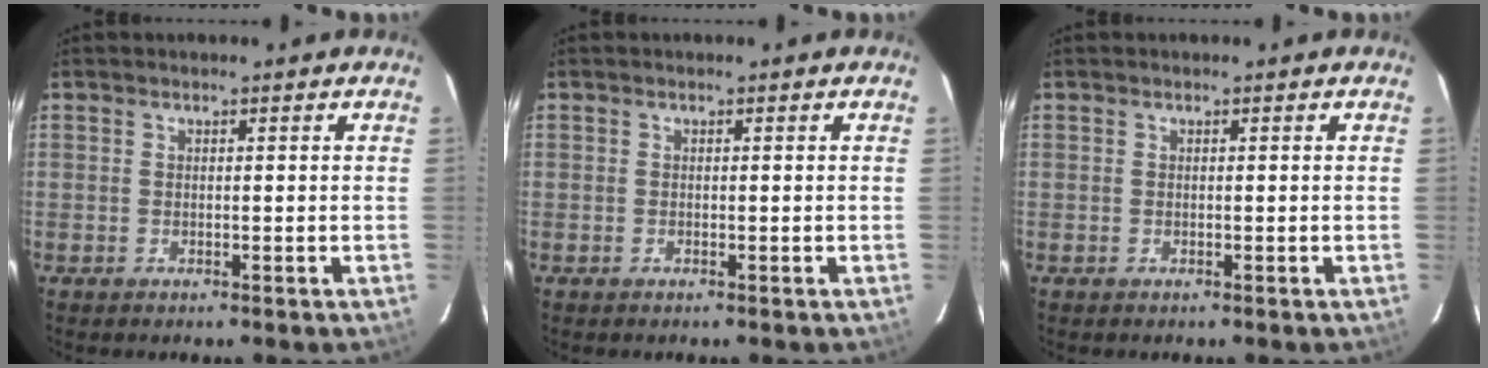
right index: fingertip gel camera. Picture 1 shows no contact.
{"total": 0.0}
{"total": 0.0}